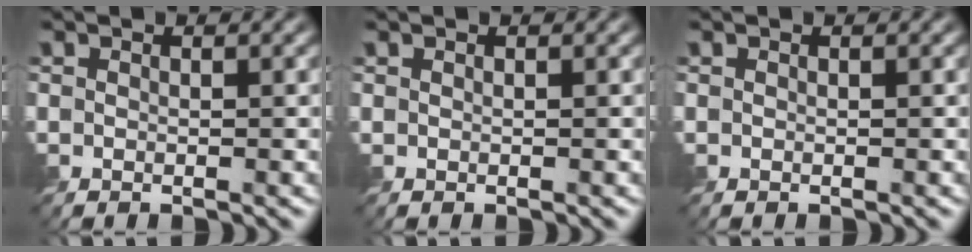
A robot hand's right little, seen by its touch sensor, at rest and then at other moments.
{"total": 0.0}
{"total": 0.0}